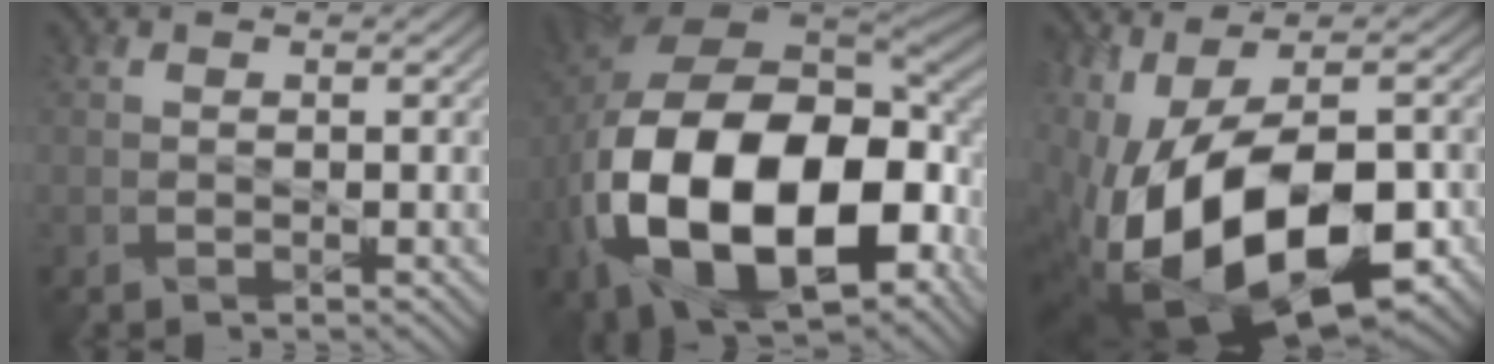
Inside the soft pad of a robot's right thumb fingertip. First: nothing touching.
{"total": 21.3, "force": [-5.6, 12.5, 16.4], "torque": [-0.370, -0.042, -0.078]}
{"total": 20.3, "force": [-7.1, 9.6, 16.5], "torque": [-0.330, -0.036, -0.105]}